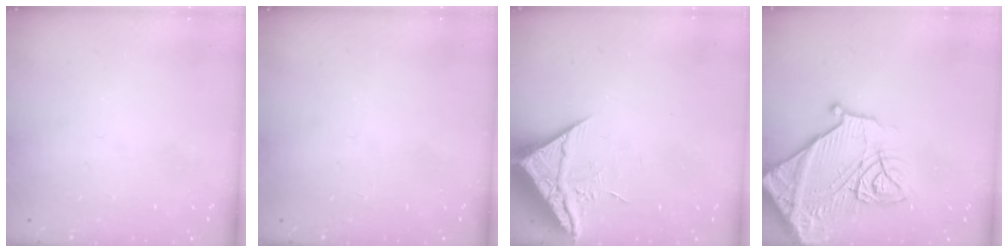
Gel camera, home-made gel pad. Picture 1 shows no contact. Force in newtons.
{"total": 0.0}
{"total": 9.7, "press": 9.6, "slide": 0.8}
{"total": 19.6, "press": 19.5, "slide": 2.0}